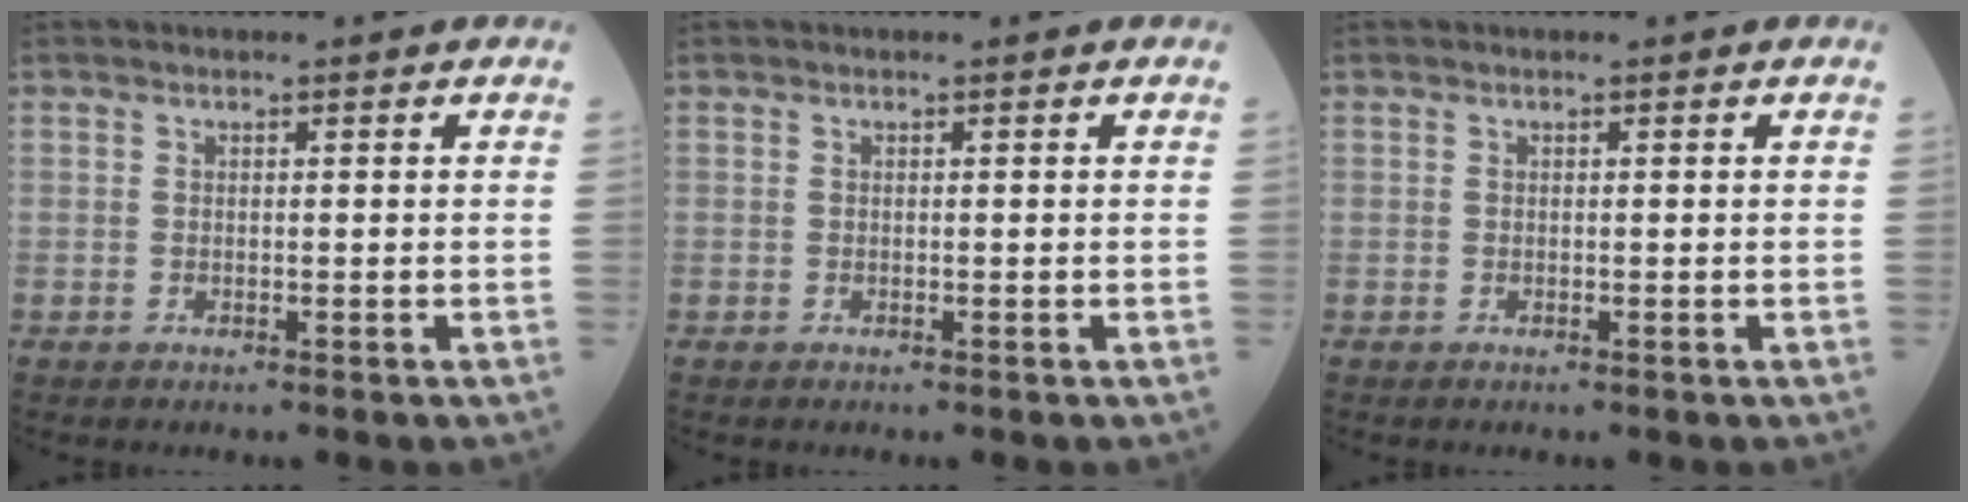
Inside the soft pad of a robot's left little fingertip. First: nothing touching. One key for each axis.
{"total": 0.0}
{"total": 0.0}